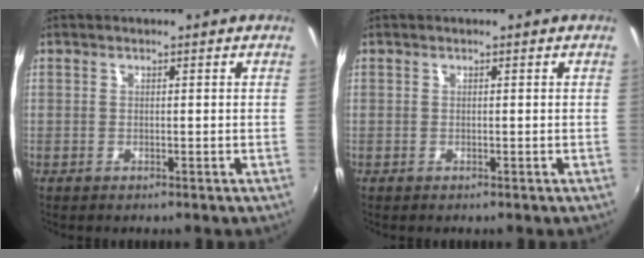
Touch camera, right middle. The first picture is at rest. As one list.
[{"total": 0.0}]